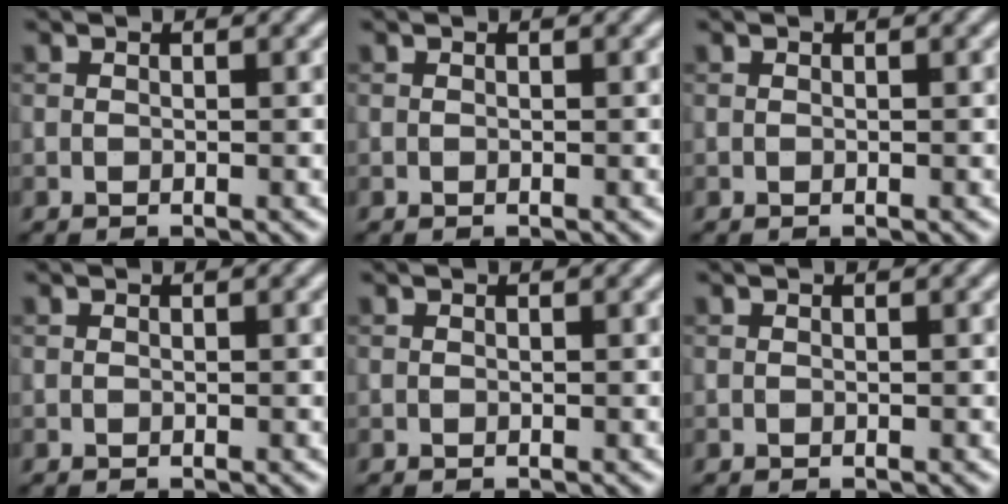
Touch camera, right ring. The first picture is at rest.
{"total": 0.0}
{"total": 0.0}
{"total": 0.0}
{"total": 0.0}
{"total": 0.0}